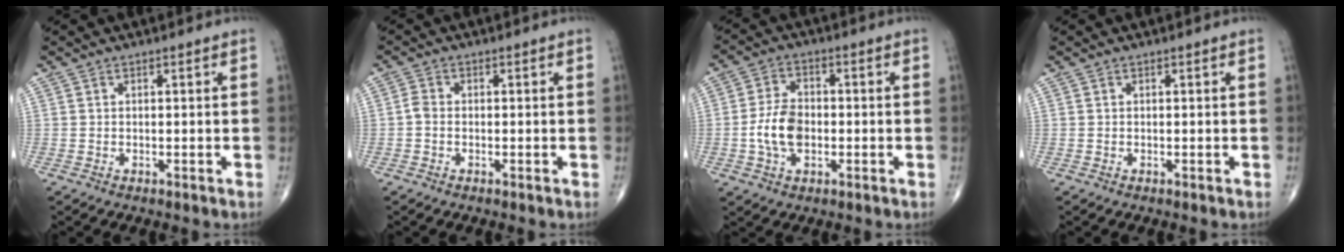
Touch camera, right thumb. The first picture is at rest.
{"total": 1.7, "force": [-0.4, 1.2, 1.1], "torque": [-0.019, 0.003, -0.013]}
{"total": 7.8, "force": [-1.4, 5.0, 5.8], "torque": [-0.106, 0.011, -0.030]}
{"total": 0.0}